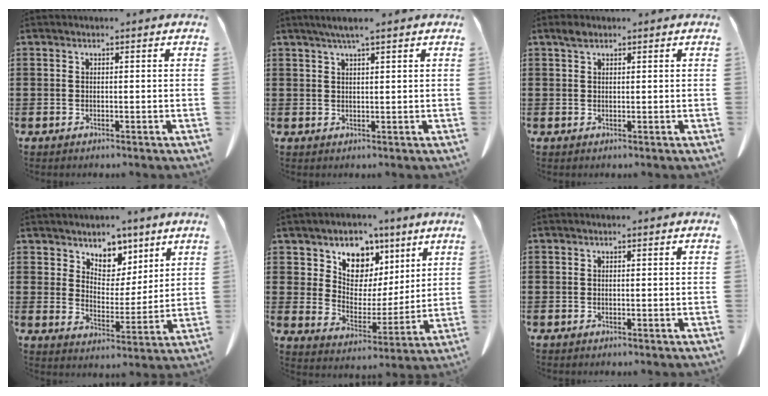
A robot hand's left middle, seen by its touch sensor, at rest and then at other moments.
{"total": 2.9, "force": [1.9, 0.0, 2.2], "torque": [-0.044, 0.001, 0.035]}
{"total": 1.5, "force": [1.0, 0.8, 0.8], "torque": [-0.020, 0.003, 0.019]}
{"total": 5.8, "force": [4.5, 3.6, 0.4], "torque": [-0.031, -0.024, 0.081]}
{"total": 8.3, "force": [5.4, 5.9, 2.2], "torque": [-0.073, -0.036, 0.098]}
{"total": 0.0}